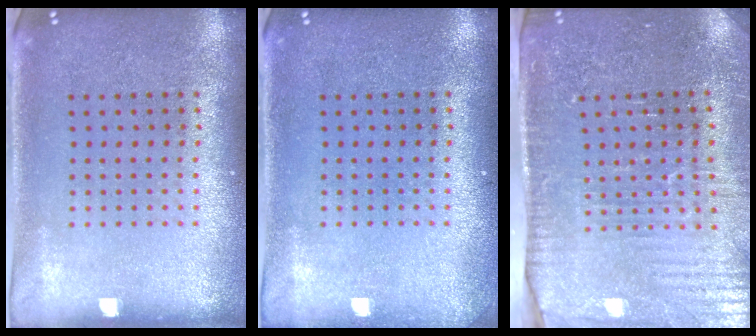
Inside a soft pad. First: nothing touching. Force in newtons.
{"total": 0.7, "press": 0.7, "slide": 0.0}
{"total": 3.5, "press": 3.4, "slide": 0.8}